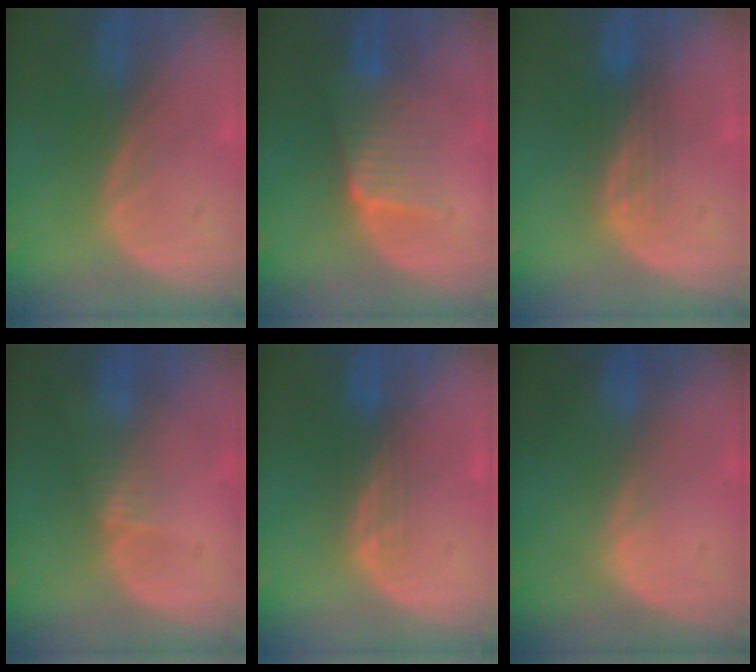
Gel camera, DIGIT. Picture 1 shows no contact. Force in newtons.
{"total": 5.7, "press": 5.4, "slide": 1.9}
{"total": 2.9, "press": 2.7, "slide": 1.2}
{"total": 1.4, "press": 1.1, "slide": 0.8}
{"total": 3.0, "press": 2.5, "slide": 1.6}
{"total": 0.5, "press": 0.3, "slide": 0.4}